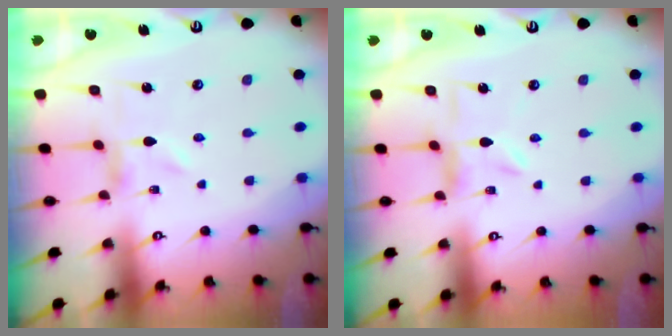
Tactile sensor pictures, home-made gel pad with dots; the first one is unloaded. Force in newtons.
{"total": 3.0, "press": 2.9, "slide": 0.3}